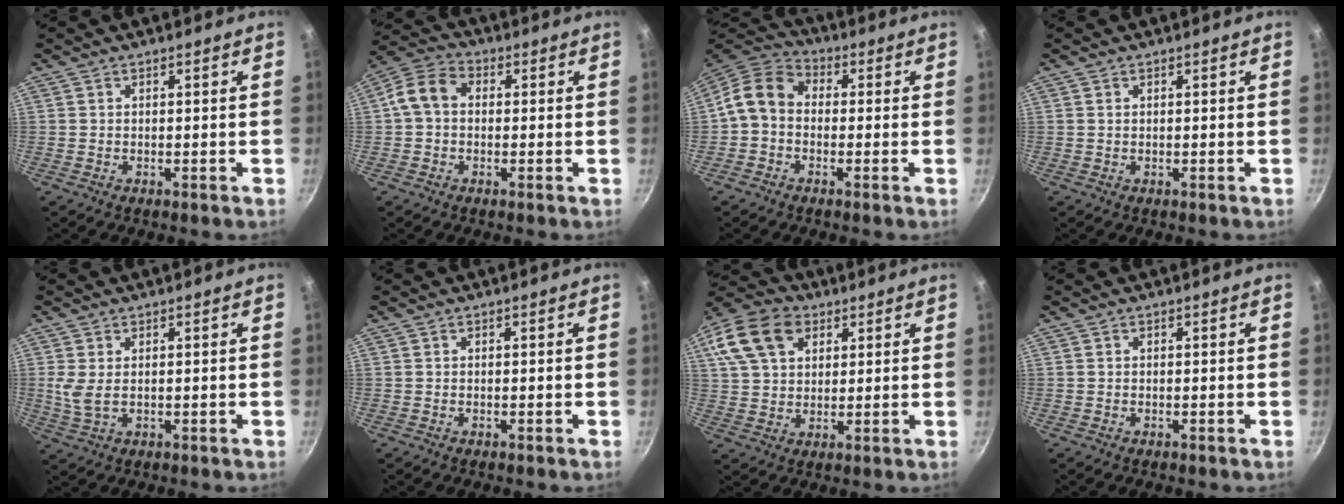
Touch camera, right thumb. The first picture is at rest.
{"total": 7.1, "force": [0.1, 5.5, 4.5], "torque": [-0.074, 0.023, -0.018]}
{"total": 8.9, "force": [-0.6, 7.0, 5.4], "torque": [-0.088, 0.034, -0.034]}
{"total": 0.0}
{"total": 4.2, "force": [0.6, 2.2, 3.5], "torque": [-0.068, -0.004, 0.017]}
{"total": 0.0}
{"total": 15.4, "force": [6.6, 10.7, 9.0], "torque": [-0.160, 0.011, 0.112]}
{"total": 0.0}